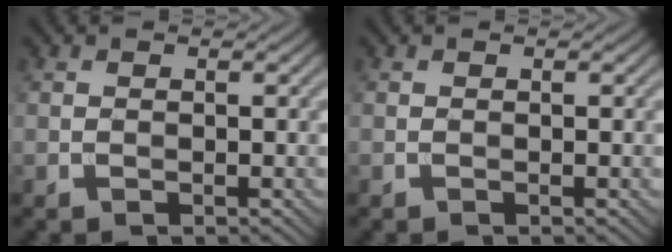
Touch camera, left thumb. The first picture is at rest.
{"total": 0.0}